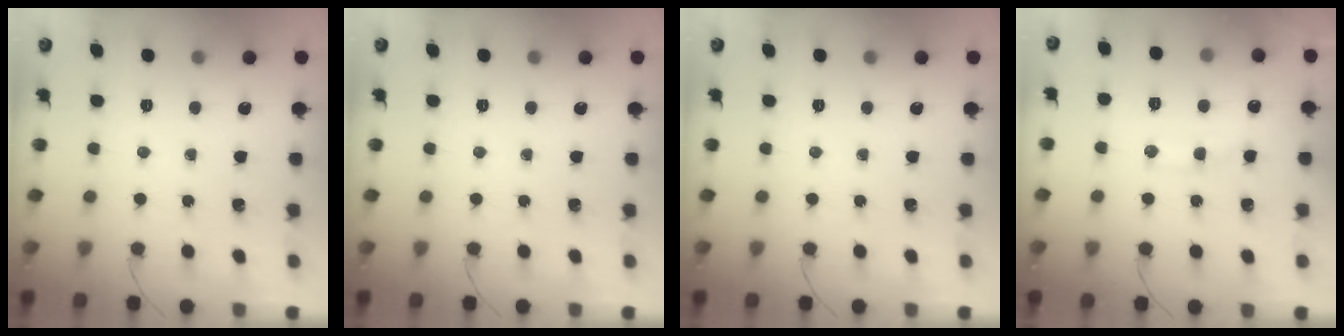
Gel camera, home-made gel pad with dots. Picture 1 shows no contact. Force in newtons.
{"total": 0.0}
{"total": 0.0}
{"total": 11.5, "press": 11.5, "slide": 1.1}